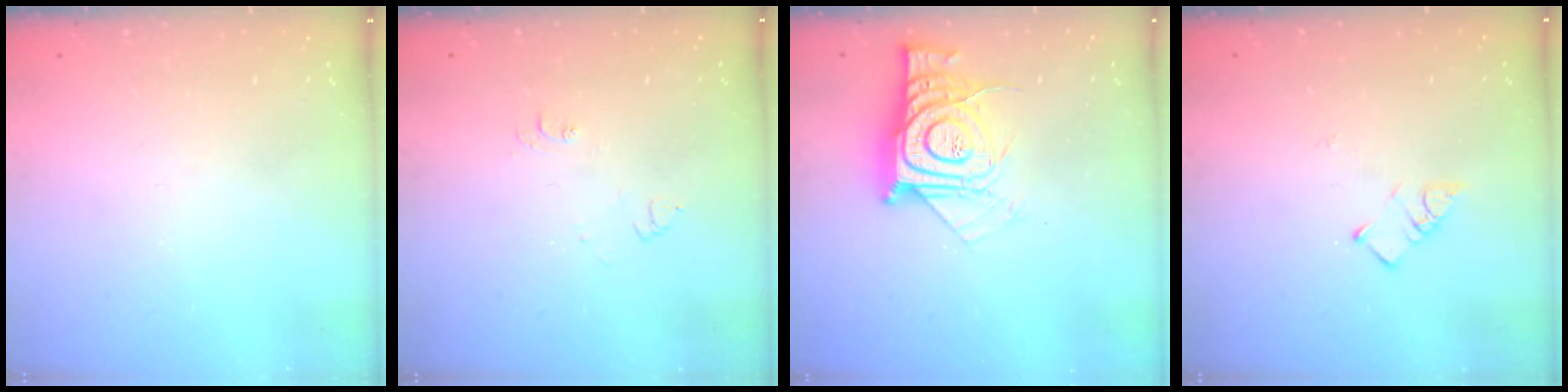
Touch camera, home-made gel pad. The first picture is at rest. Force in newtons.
{"total": 5.1, "press": 5.0, "slide": 0.6}
{"total": 14.2, "press": 14.2, "slide": 1.2}
{"total": 3.4, "press": 3.3, "slide": 0.5}